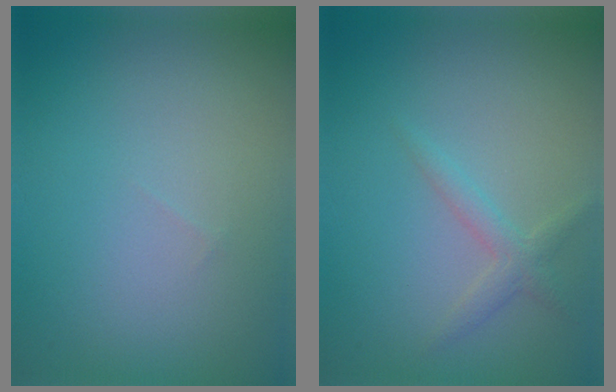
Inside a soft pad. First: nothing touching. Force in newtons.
{"total": 1.7, "press": 1.6, "slide": 0.1}